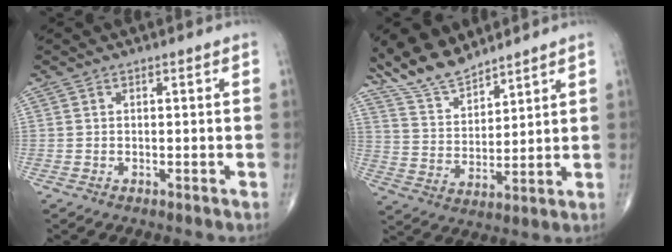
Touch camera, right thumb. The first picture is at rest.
{"total": 10.3, "force": [9.1, 3.1, 3.7], "torque": [-0.058, -0.046, 0.183]}